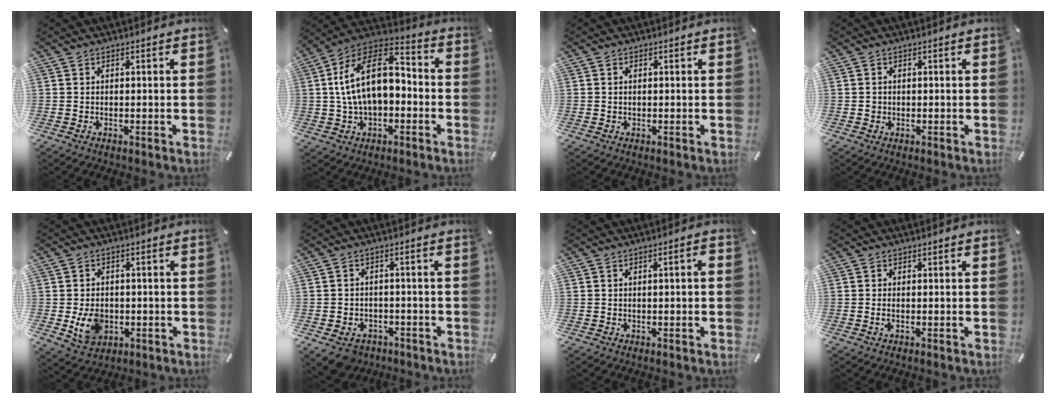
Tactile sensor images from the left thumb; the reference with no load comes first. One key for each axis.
{"total": 16.0, "fx": 1.2, "fy": 10.3, "fz": 12.2, "tx": -0.239, "ty": 0.009, "tz": 0.019}
{"total": 0.6, "fx": 0.1, "fy": 0.3, "fz": 0.6, "tx": -0.012, "ty": 0.000, "tz": 0.001}
{"total": 0.9, "fx": -0.1, "fy": 0.9, "fz": 0.2, "tx": -0.002, "ty": 0.006, "tz": -0.004}
{"total": 7.0, "fx": -1.2, "fy": 5.7, "fz": 3.9, "tx": -0.064, "ty": -0.001, "tz": -0.020}
{"total": 5.4, "fx": -3.5, "fy": 3.7, "fz": 1.8, "tx": -0.039, "ty": 0.020, "tz": -0.067}
{"total": 1.9, "fx": -0.1, "fy": 0.2, "fz": 1.9, "tx": -0.031, "ty": 0.001, "tz": -0.003}
{"total": 0.9, "fx": -0.2, "fy": 0.2, "fz": 0.9, "tx": -0.018, "ty": -0.002, "tz": -0.002}